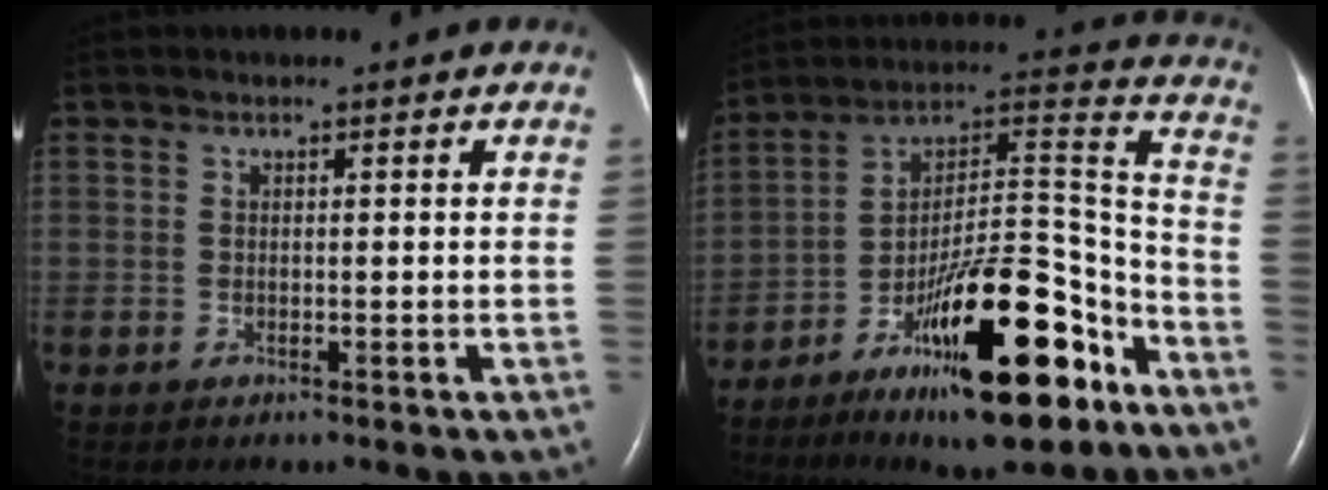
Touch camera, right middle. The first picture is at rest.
{"total": 22.9, "force": [-13.3, 5.0, 17.9], "torque": [-0.274, 0.009, -0.212]}